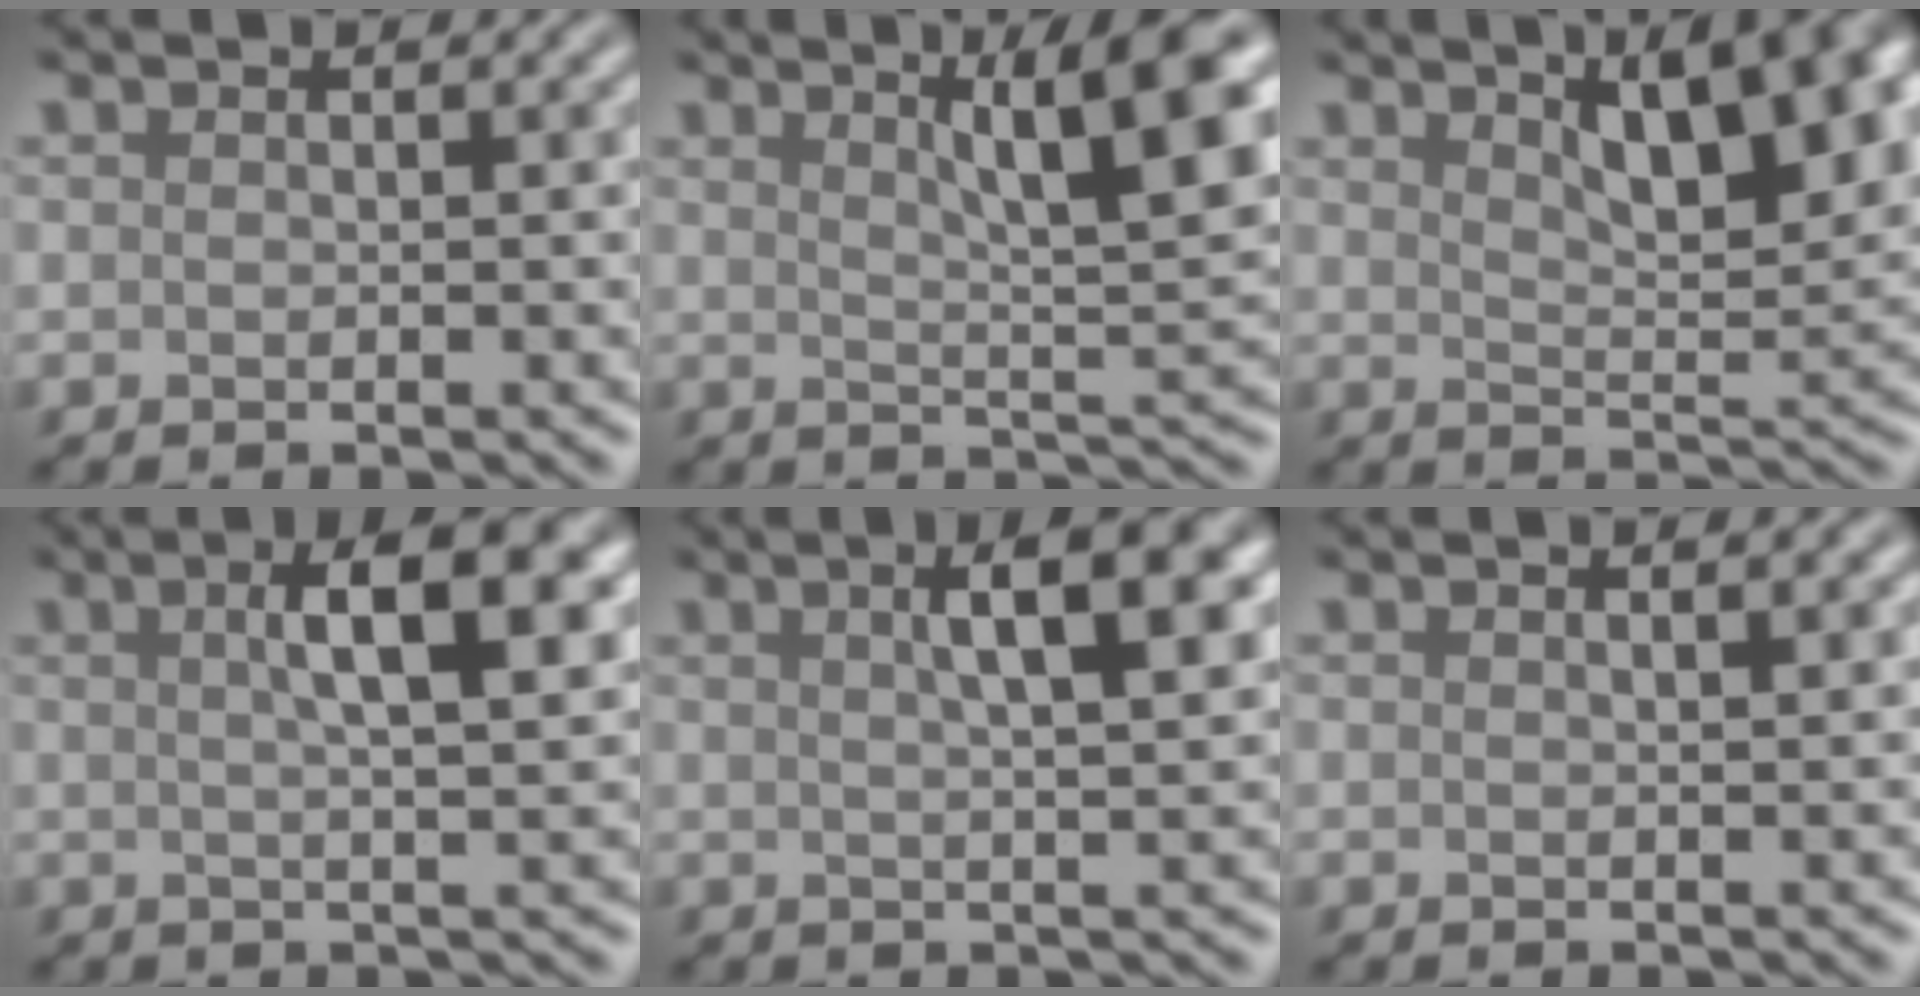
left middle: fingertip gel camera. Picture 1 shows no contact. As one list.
[{"total": 9.0, "force": [3.6, 1.8, 8.0], "torque": [-0.091, 0.015, 0.056]}, {"total": 10.2, "force": [4.9, 3.7, 8.1], "torque": [-0.092, 0.023, 0.070]}, {"total": 6.0, "force": [1.6, 1.4, 5.6], "torque": [-0.065, 0.012, 0.022]}, {"total": 5.9, "force": [2.0, 1.4, 5.4], "torque": [-0.057, 0.014, 0.027]}, {"total": 2.6, "force": [1.3, 1.2, 2.0], "torque": [-0.003, 0.009, -0.008]}]